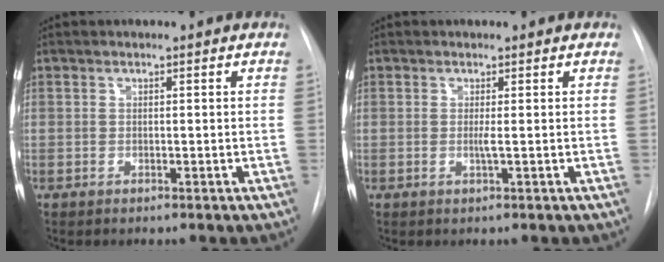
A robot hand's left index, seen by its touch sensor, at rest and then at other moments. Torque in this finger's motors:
{"motor_torque": [0.05, 0.03, 0.00, 0.01]}